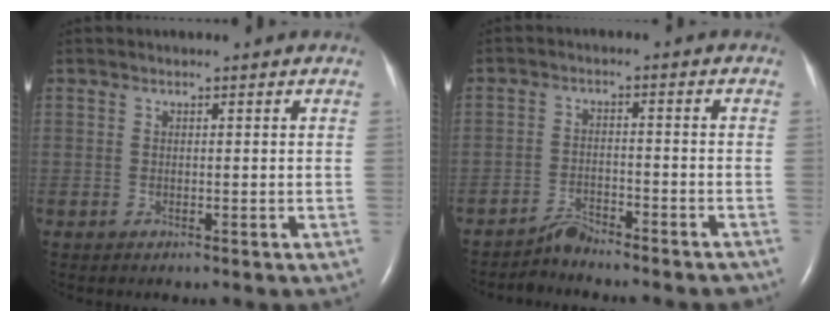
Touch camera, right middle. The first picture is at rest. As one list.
[{"total": 4.4, "force": [-4.3, 0.6, 0.6], "torque": [-0.006, -0.007, -0.070]}]